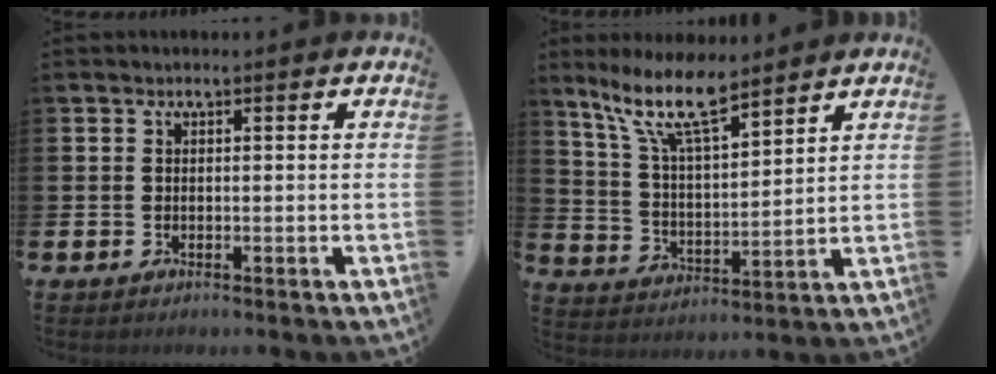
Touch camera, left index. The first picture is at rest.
{"total": 10.7, "force": [8.5, 2.5, 5.9], "torque": [-0.132, -0.032, 0.150]}